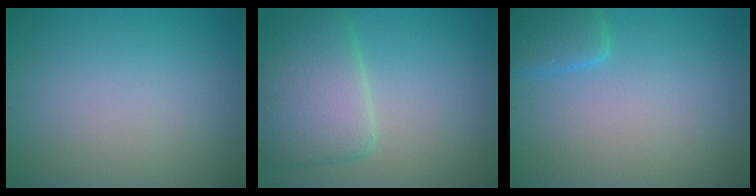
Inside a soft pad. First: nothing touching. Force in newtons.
{"total": 5.9, "press": 5.9, "slide": 0.7}
{"total": 2.6, "press": 2.6, "slide": 0.3}